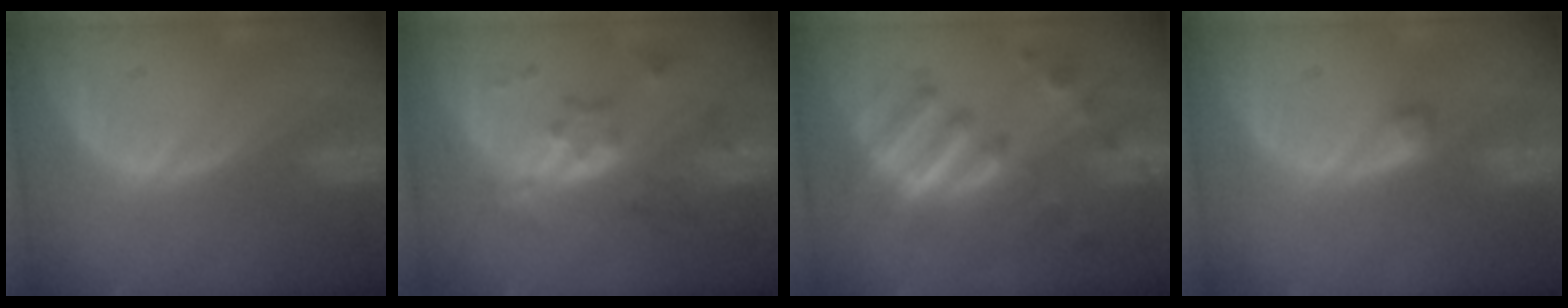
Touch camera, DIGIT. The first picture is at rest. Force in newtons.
{"total": 7.1, "press": 6.5, "slide": 2.9}
{"total": 8.9, "press": 8.5, "slide": 2.7}
{"total": 1.5, "press": 1.4, "slide": 0.2}